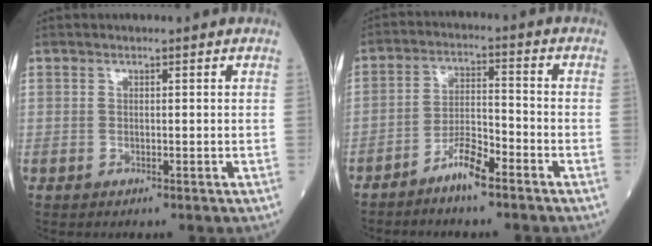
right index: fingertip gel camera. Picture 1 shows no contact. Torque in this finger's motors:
{"motor_torque": [0.38, -0.26, 0.31, 0.07]}